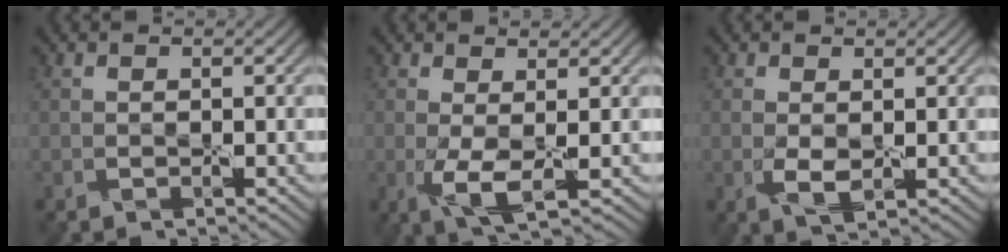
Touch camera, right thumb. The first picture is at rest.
{"total": 3.7, "force": [-0.1, 1.0, 3.6], "torque": [-0.083, -0.005, -0.003]}
{"total": 2.5, "force": [0.0, 1.3, 2.1], "torque": [-0.050, -0.007, 0.005]}